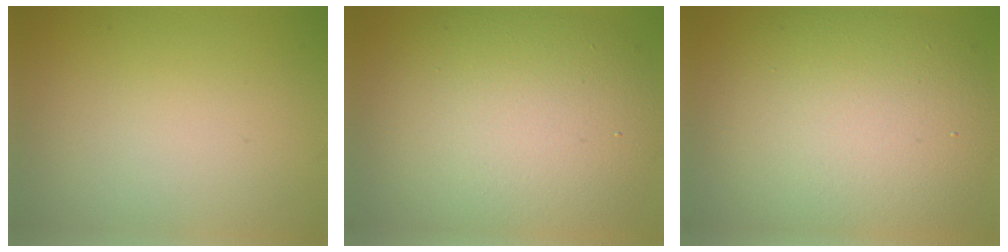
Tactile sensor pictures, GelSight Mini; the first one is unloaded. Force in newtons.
{"total": 11.5, "press": 11.5, "slide": 0.3}
{"total": 11.5, "press": 11.5, "slide": 0.3}